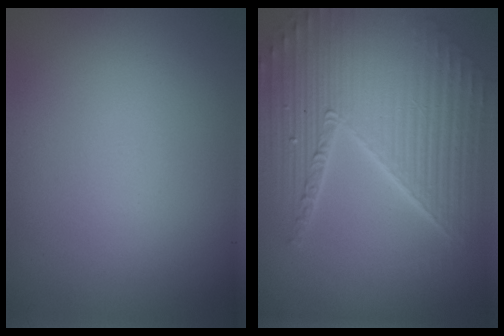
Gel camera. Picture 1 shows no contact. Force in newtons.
{"total": 10.2, "press": 6.5, "slide": 7.9}